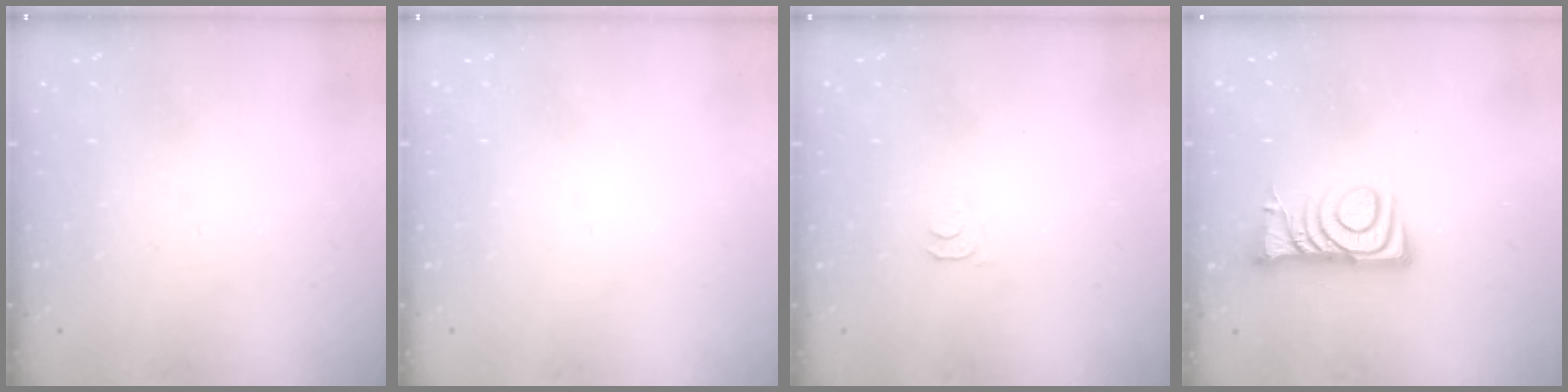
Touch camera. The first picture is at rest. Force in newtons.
{"total": 0.0}
{"total": 2.8, "press": 2.7, "slide": 0.5}
{"total": 7.6, "press": 7.6, "slide": 0.7}